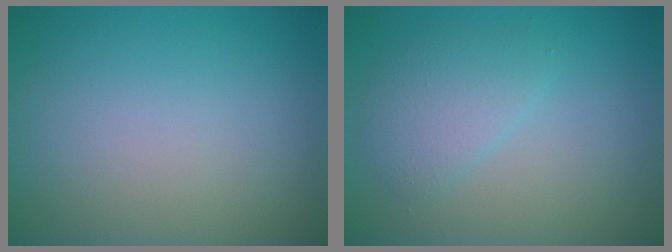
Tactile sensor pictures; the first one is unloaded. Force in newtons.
{"total": 2.6, "press": 2.6, "slide": 0.3}